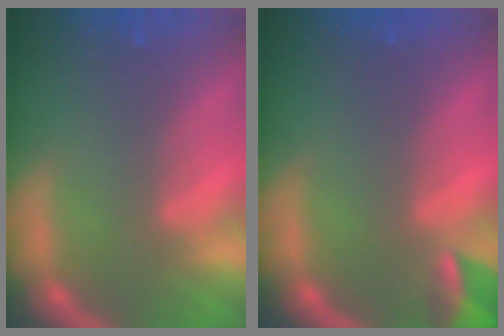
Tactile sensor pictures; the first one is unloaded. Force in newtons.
{"total": 2.9}